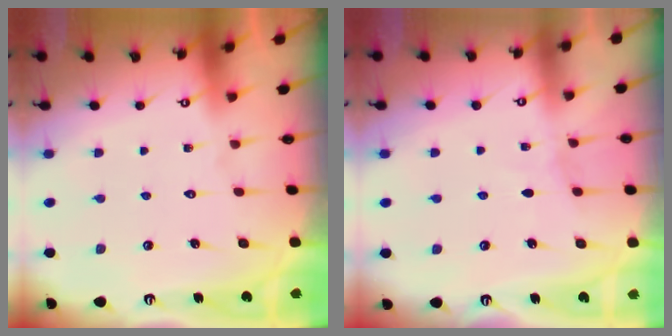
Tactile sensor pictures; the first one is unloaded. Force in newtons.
{"total": 2.7, "press": 2.7, "slide": 0.3}